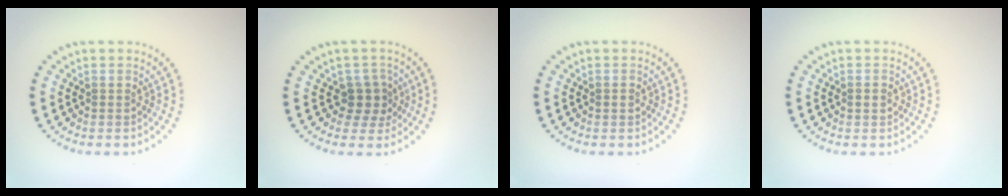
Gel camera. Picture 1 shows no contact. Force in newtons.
{"total": 2.4, "press": 1.9, "slide": 1.6}
{"total": 0.7, "press": 0.7, "slide": 0.1}
{"total": 1.0, "press": 1.0, "slide": 0.0}